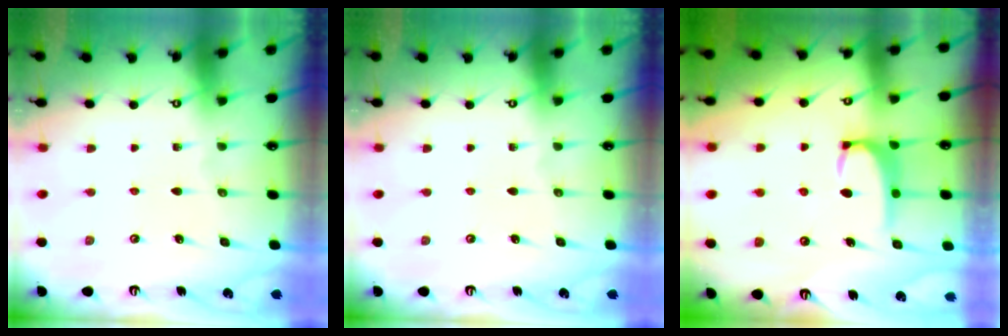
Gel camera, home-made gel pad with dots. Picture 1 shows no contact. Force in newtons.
{"total": 0.0}
{"total": 3.1, "press": 3.1, "slide": 0.5}